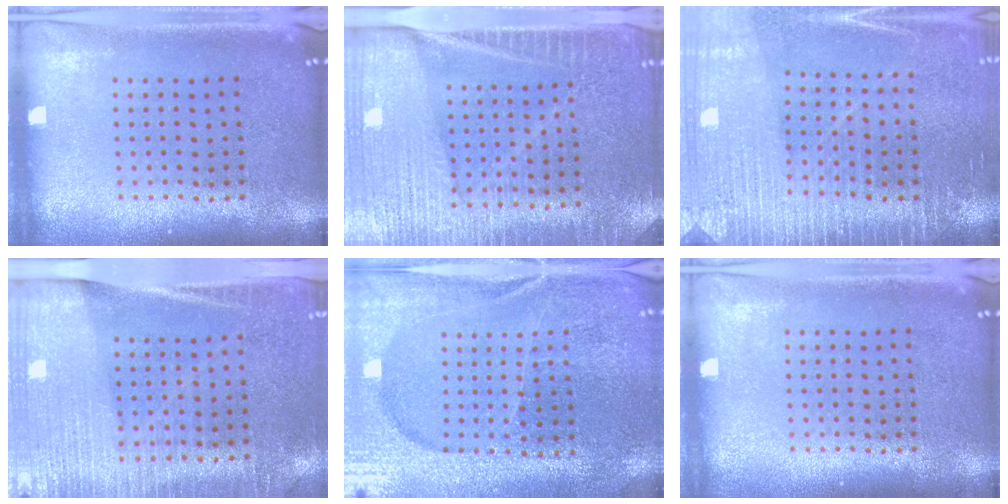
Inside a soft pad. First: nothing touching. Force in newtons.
{"total": 4.0, "press": 3.7, "slide": 1.6}
{"total": 3.0, "press": 3.0, "slide": 0.4}
{"total": 3.1, "press": 2.8, "slide": 1.3}
{"total": 3.1, "press": 3.0, "slide": 0.5}
{"total": 0.0}